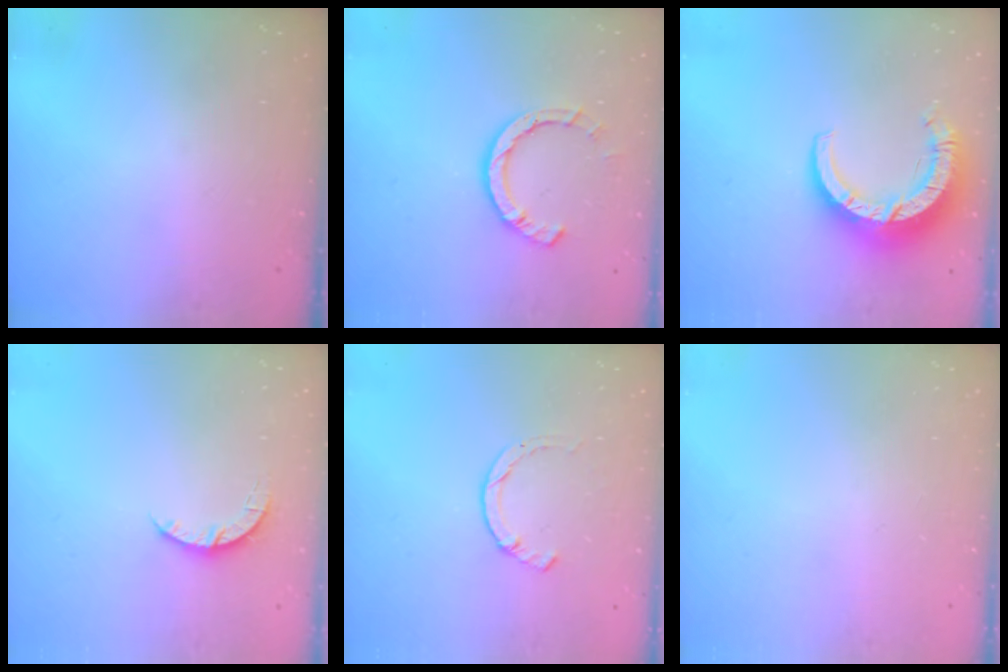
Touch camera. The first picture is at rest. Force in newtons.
{"total": 7.8, "press": 7.7, "slide": 1.2}
{"total": 11.2, "press": 11.2, "slide": 1.1}
{"total": 3.5, "press": 3.5, "slide": 0.4}
{"total": 2.3, "press": 2.3, "slide": 0.5}
{"total": 0.0}